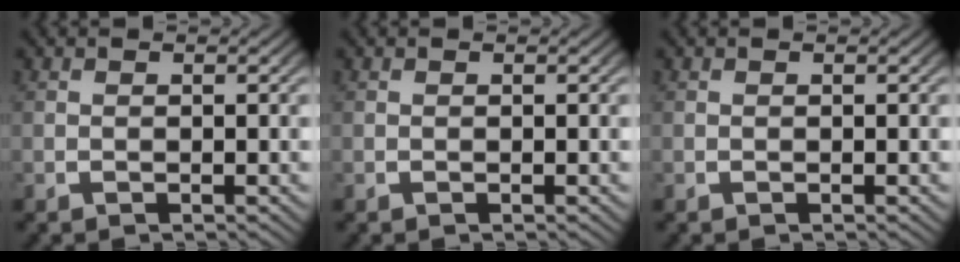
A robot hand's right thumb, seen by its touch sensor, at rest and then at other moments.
{"total": 0.0}
{"total": 0.0}